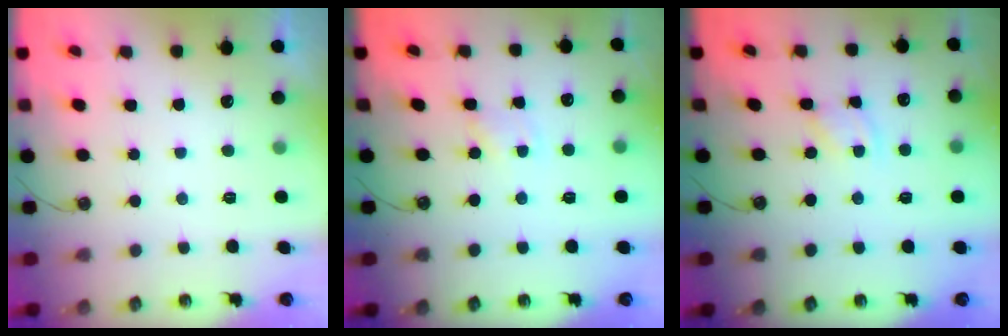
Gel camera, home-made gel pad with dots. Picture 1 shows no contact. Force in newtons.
{"total": 1.1, "press": 1.1, "slide": 0.2}
{"total": 2.4, "press": 2.4, "slide": 0.2}